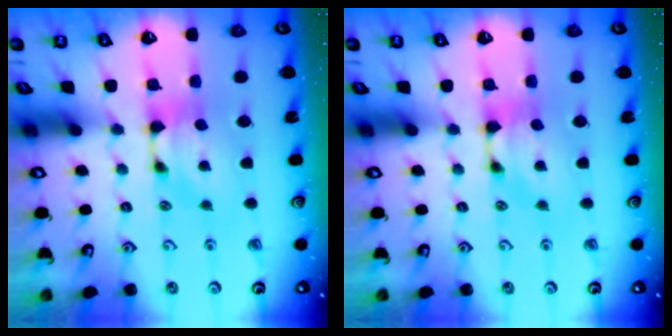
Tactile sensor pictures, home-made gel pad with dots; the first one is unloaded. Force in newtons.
{"total": 0.0}